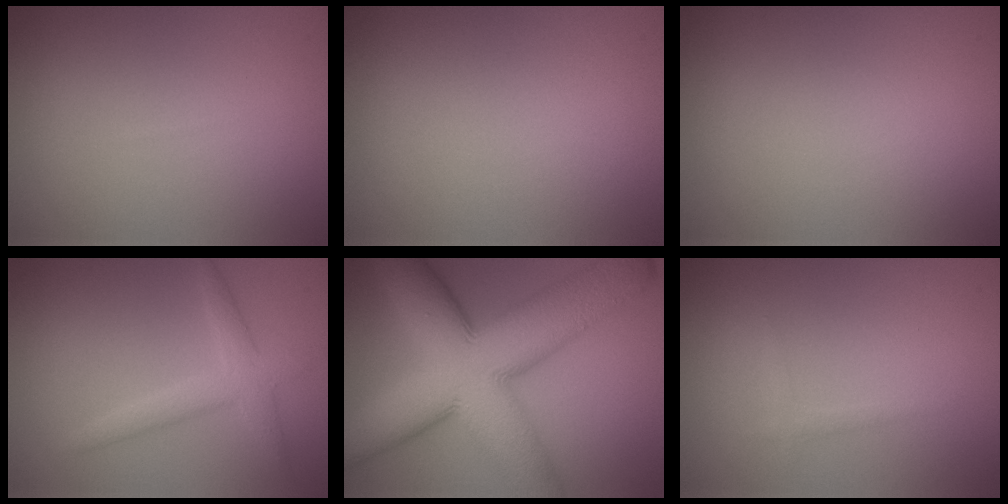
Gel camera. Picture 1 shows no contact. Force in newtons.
{"total": 0.0}
{"total": 0.0}
{"total": 2.5, "press": 2.5, "slide": 0.1}
{"total": 15.5, "press": 15.5, "slide": 0.6}
{"total": 0.8, "press": 0.8, "slide": 0.1}